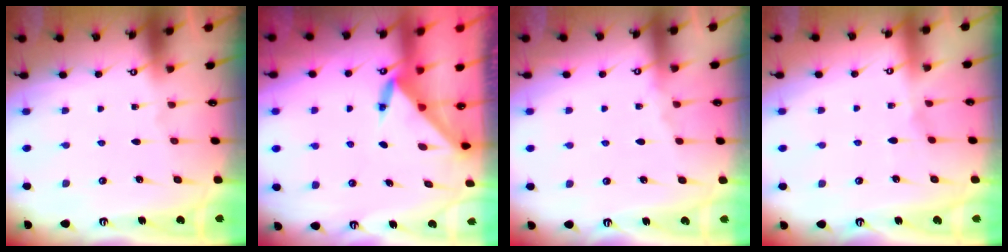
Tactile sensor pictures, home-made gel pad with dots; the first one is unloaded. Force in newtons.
{"total": 3.5, "press": 3.5, "slide": 0.3}
{"total": 3.8, "press": 3.8, "slide": 0.7}
{"total": 2.8, "press": 2.8, "slide": 0.5}